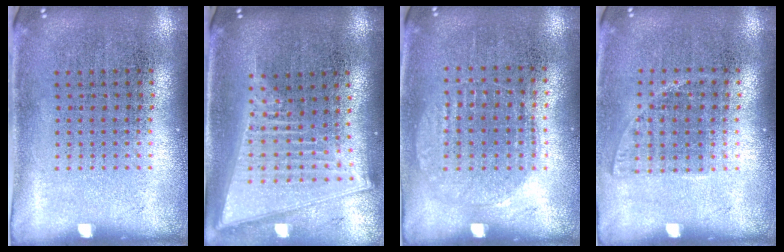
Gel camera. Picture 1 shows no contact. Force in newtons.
{"total": 2.1, "press": 1.8, "slide": 1.2}
{"total": 0.9, "press": 0.9, "slide": 0.3}
{"total": 1.0, "press": 0.9, "slide": 0.5}